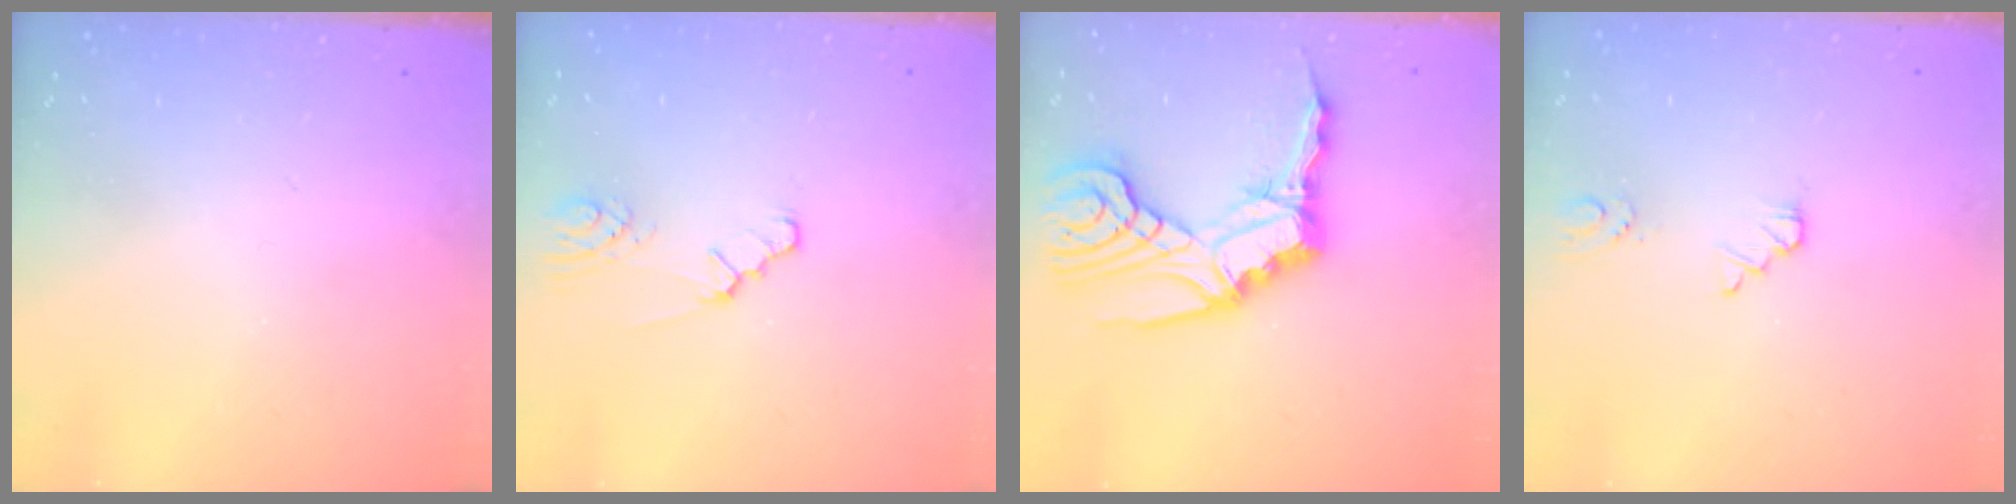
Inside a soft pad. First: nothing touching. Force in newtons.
{"total": 2.3, "press": 2.3, "slide": 0.4}
{"total": 15.4, "press": 15.2, "slide": 2.1}
{"total": 1.6, "press": 1.6, "slide": 0.2}